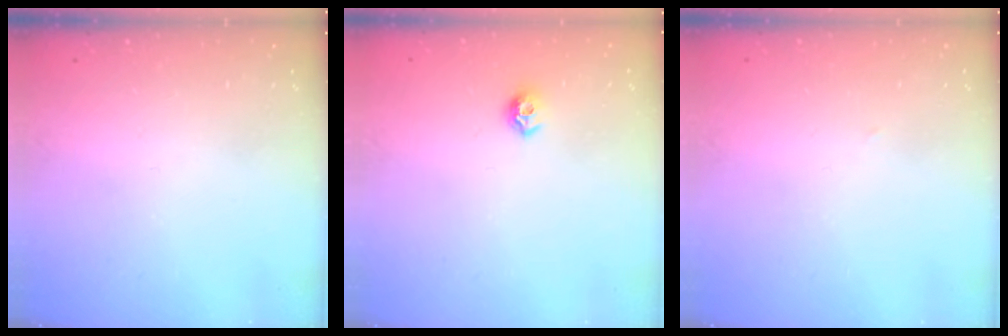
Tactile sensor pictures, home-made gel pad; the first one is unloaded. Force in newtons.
{"total": 7.2, "press": 7.2, "slide": 1.0}
{"total": 1.1, "press": 1.1, "slide": 0.1}